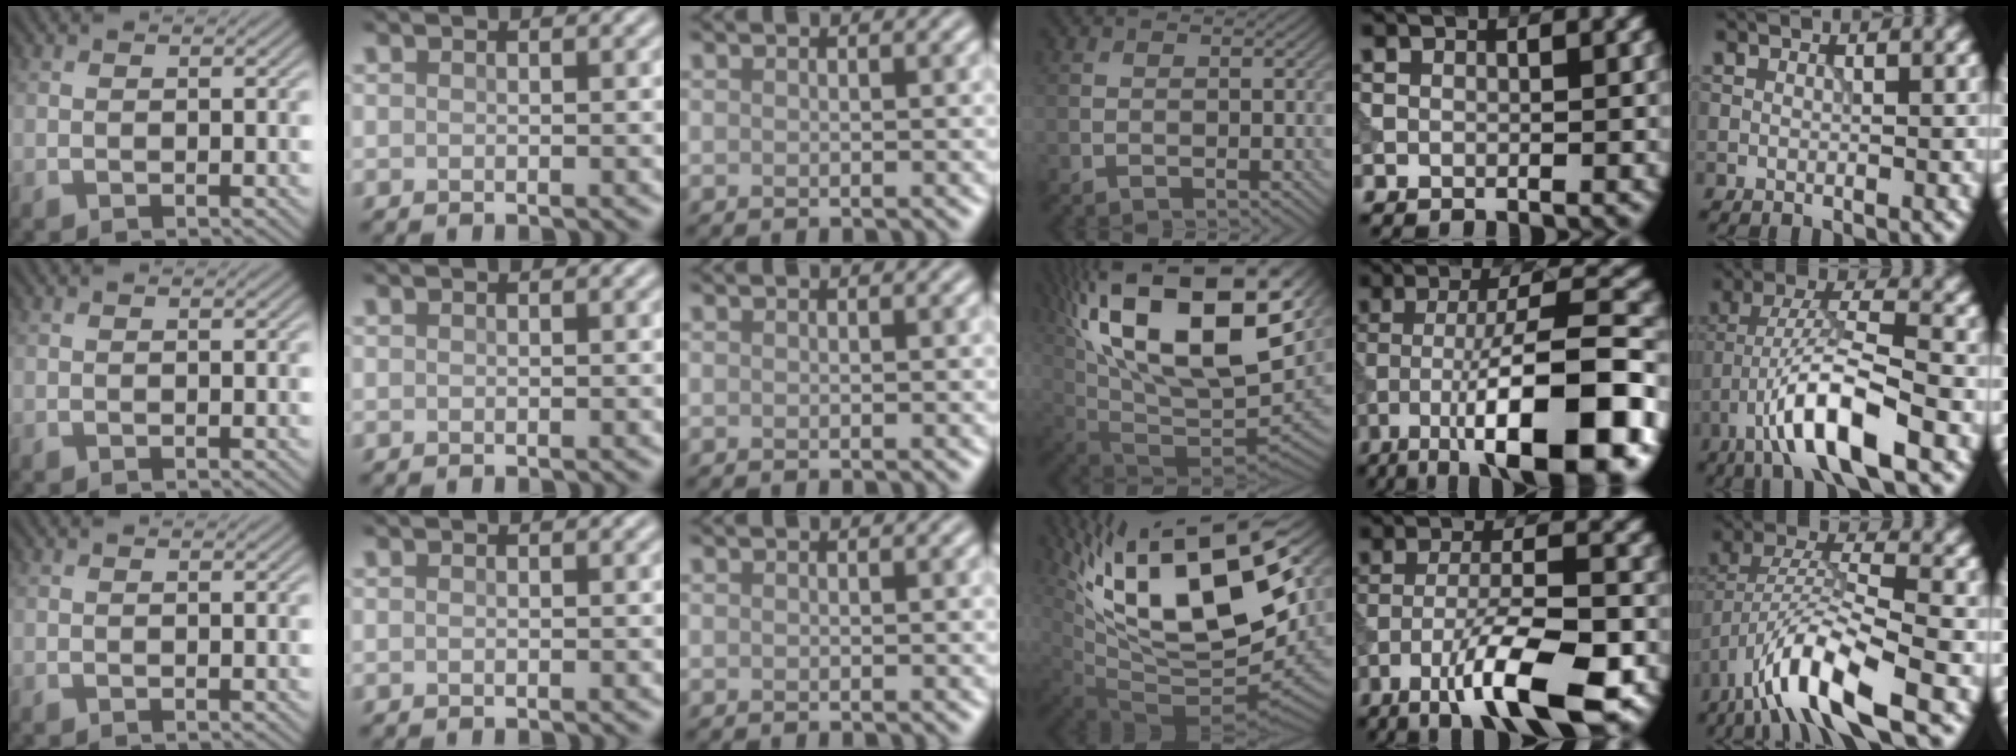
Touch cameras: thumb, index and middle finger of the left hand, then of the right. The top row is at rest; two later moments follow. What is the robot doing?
{"motion": "dispense", "object": "syringe"}